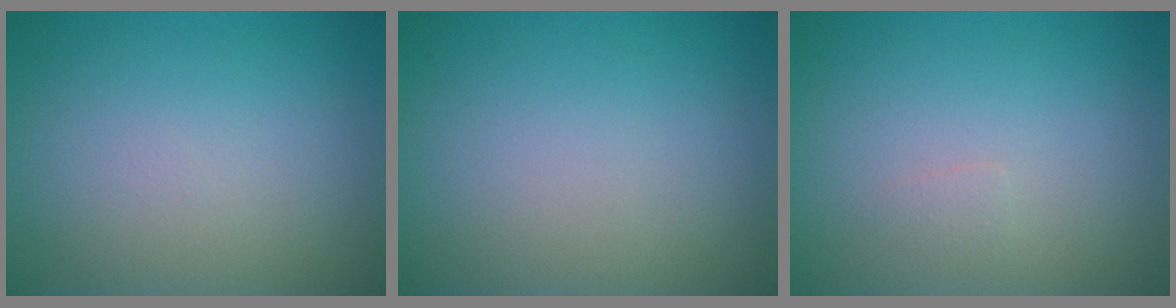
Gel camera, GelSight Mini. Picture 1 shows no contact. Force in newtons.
{"total": 0.0}
{"total": 0.6, "press": 0.6, "slide": 0.0}